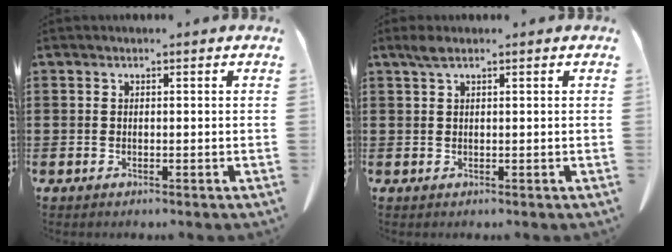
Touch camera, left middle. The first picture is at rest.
{"total": 1.8, "force": [0.9, 0.4, 1.4], "torque": [-0.031, 0.001, 0.018]}